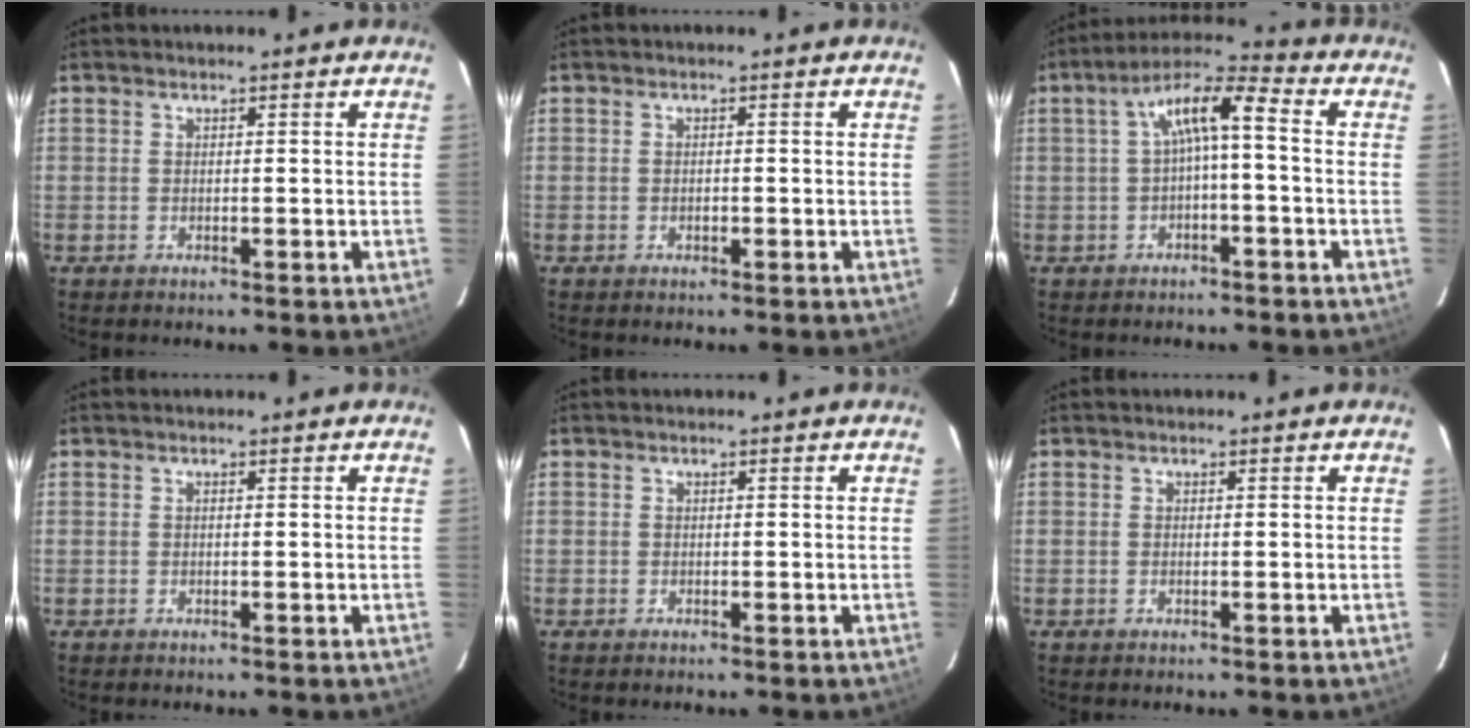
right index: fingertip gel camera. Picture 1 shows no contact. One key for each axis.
{"total": 0.8, "fx": -0.4, "fy": 0.5, "fz": 0.5, "tx": -0.008, "ty": 0.002, "tz": -0.006}
{"total": 8.2, "fx": -0.2, "fy": 1.9, "fz": 8.0, "tx": -0.156, "ty": 0.027, "tz": -0.004}
{"total": 0.0}
{"total": 0.8, "fx": -0.5, "fy": 0.7, "fz": -0.1, "tx": 0.000, "ty": 0.003, "tz": -0.008}
{"total": 0.0}